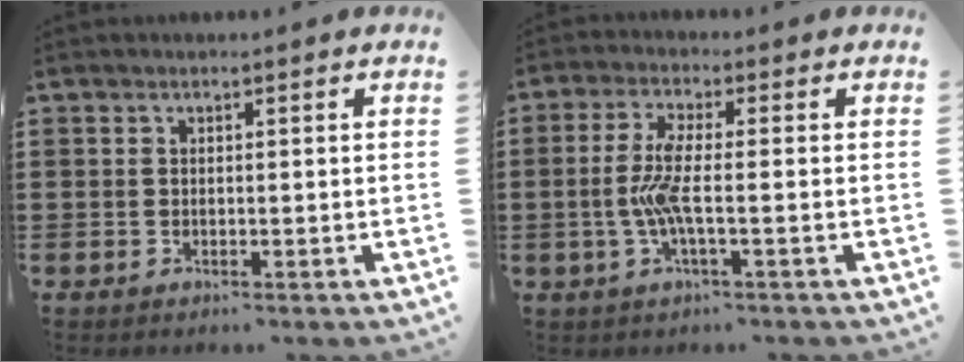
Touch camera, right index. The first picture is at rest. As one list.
[{"total": 5.8, "force": [-1.2, 0.9, 5.6], "torque": [-0.136, -0.015, -0.034]}]